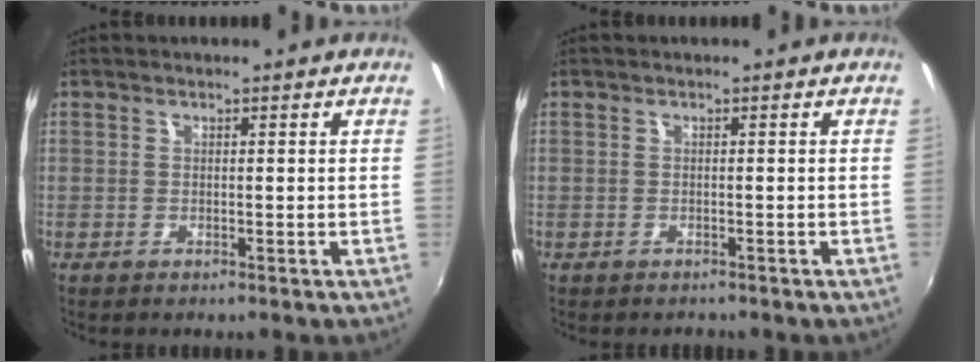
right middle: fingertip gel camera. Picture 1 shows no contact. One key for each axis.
{"total": 0.9, "fx": -0.8, "fy": 0.5, "fz": 0.0, "tx": -0.005, "ty": -0.001, "tz": -0.011}